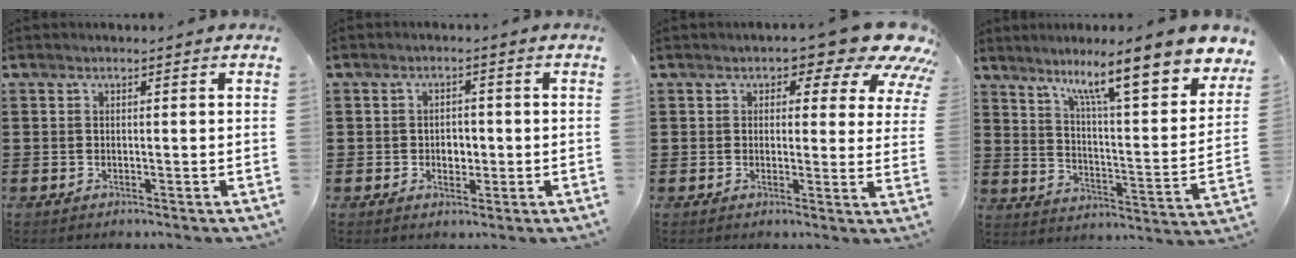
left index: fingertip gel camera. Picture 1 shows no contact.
{"total": 2.2, "force": [-0.4, 1.7, 1.4], "torque": [-0.023, 0.002, -0.013]}
{"total": 6.9, "force": [5.0, 2.4, 4.2], "torque": [-0.061, -0.029, 0.079]}
{"total": 11.8, "force": [8.9, 0.6, 7.7], "torque": [-0.146, -0.060, 0.136]}